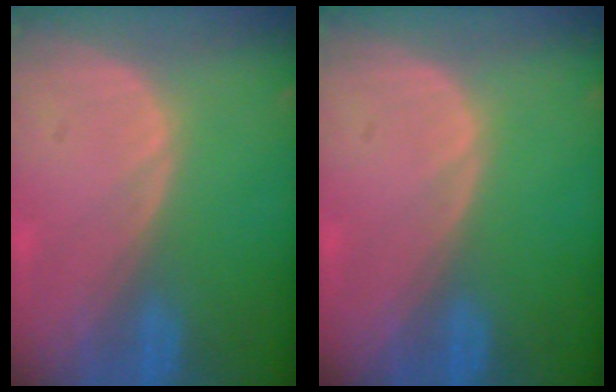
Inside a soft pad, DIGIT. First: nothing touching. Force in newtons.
{"total": 0.0}